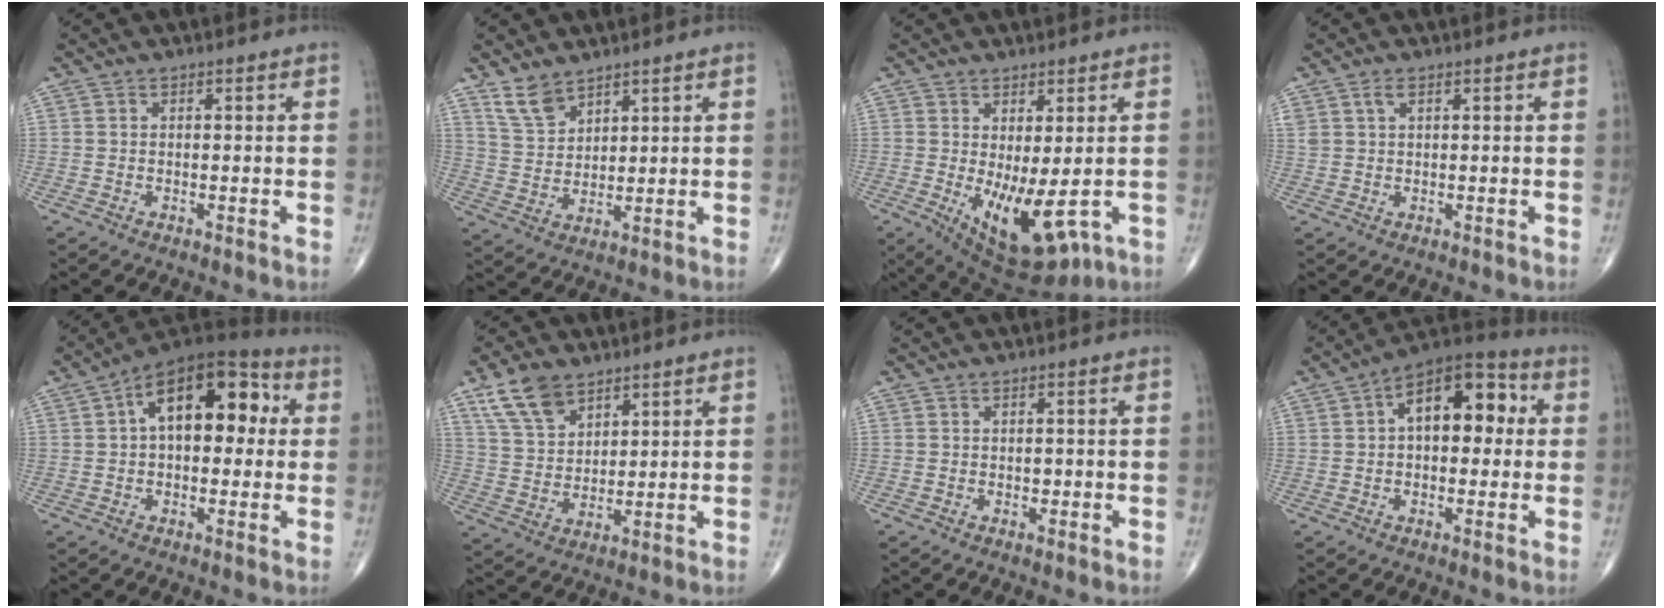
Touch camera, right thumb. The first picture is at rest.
{"total": 6.0, "force": [4.6, 2.8, 2.5], "torque": [-0.039, -0.027, 0.100]}
{"total": 11.4, "force": [-1.9, 4.7, 10.2], "torque": [-0.158, -0.020, -0.006]}
{"total": 2.0, "force": [1.1, 1.0, 1.3], "torque": [-0.031, 0.007, 0.027]}
{"total": 16.8, "force": [3.3, 9.3, 13.6], "torque": [-0.169, 0.038, 0.039]}
{"total": 9.4, "force": [6.1, 5.1, 4.9], "torque": [-0.081, -0.025, 0.125]}
{"total": 0.7, "force": [-0.1, 0.6, 0.5], "torque": [-0.001, 0.001, -0.003]}
{"total": 13.8, "force": [2.4, 7.8, 11.1], "torque": [-0.134, 0.036, 0.024]}